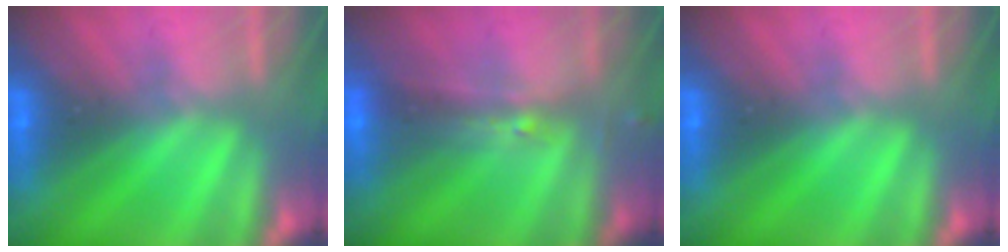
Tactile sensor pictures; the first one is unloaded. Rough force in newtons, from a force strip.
{"total": 2.4}
{"total": 0.0}